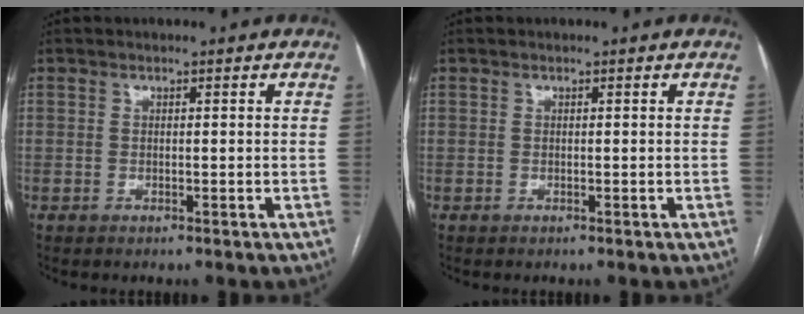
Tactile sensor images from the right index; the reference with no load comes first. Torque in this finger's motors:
{"motor_torque": [0.00, 0.00, 0.00, 0.00]}